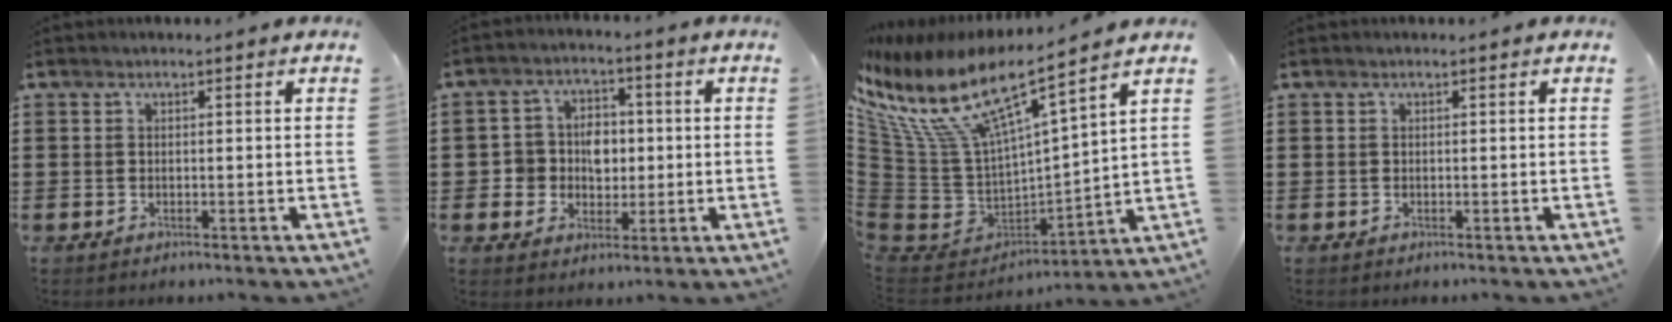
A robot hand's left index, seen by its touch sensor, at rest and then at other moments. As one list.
[{"total": 5.6, "force": [0.0, 5.0, 2.6], "torque": [-0.061, 0.011, -0.004]}, {"total": 11.5, "force": [6.9, 3.5, 8.6], "torque": [-0.204, -0.050, 0.108]}, {"total": 0.0}]